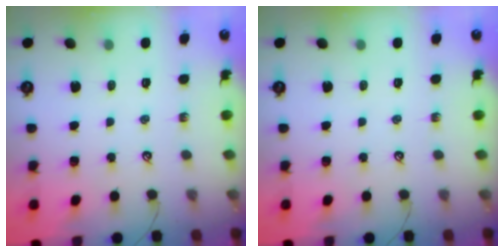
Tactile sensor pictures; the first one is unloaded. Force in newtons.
{"total": 0.0}